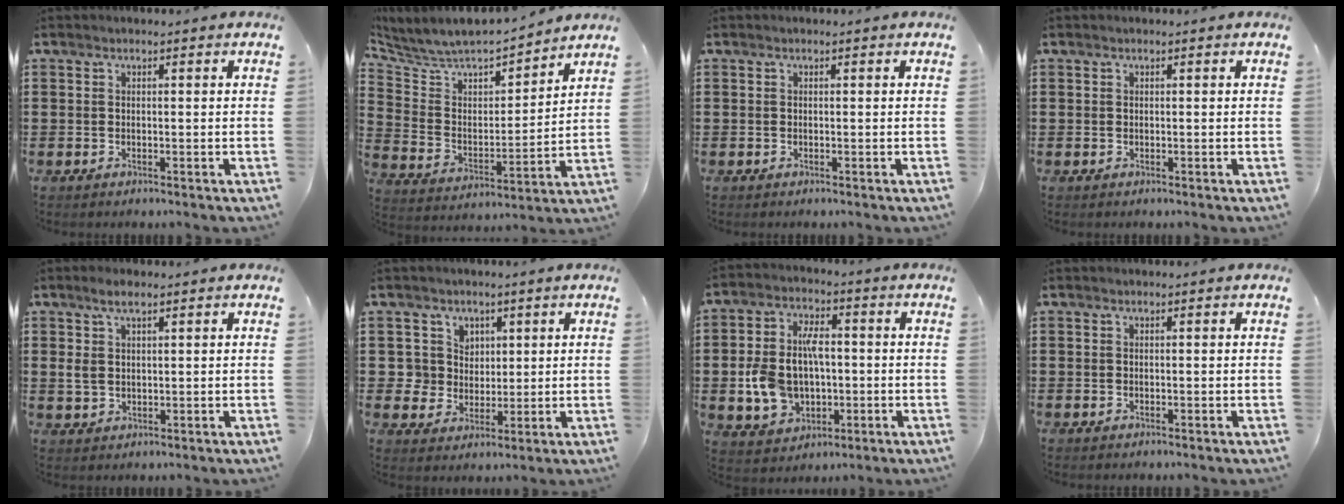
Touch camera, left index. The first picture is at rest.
{"total": 5.6, "force": [5.1, 1.9, 1.0], "torque": [-0.055, -0.039, 0.082]}
{"total": 0.0}
{"total": 0.0}
{"total": 3.7, "force": [1.6, 2.0, 2.7], "torque": [-0.059, 0.009, 0.029]}
{"total": 5.0, "force": [1.8, 4.7, 0.2], "torque": [-0.034, 0.014, 0.034]}
{"total": 9.7, "force": [-0.4, 6.9, 6.9], "torque": [-0.167, 0.013, -0.009]}
{"total": 0.0}